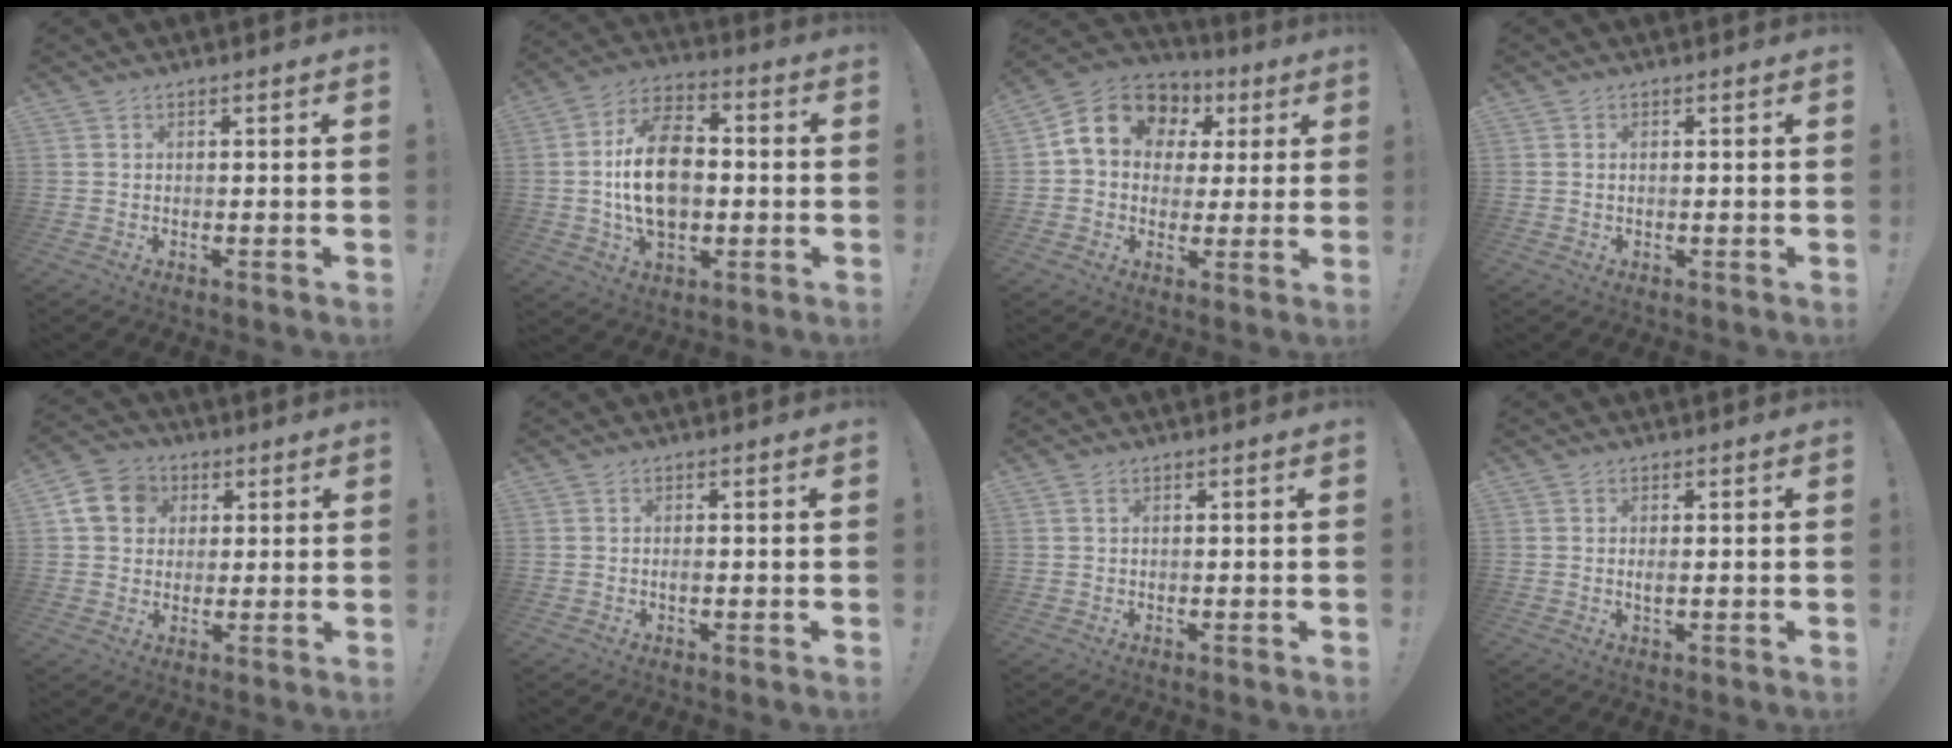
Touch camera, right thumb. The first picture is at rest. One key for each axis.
{"total": 18.1, "fx": -0.9, "fy": 12.1, "fz": 13.4, "tx": -0.232, "ty": 0.010, "tz": -0.019}
{"total": 14.3, "fx": 5.1, "fy": 11.2, "fz": 7.2, "tx": -0.101, "ty": -0.016, "tz": 0.098}
{"total": 0.7, "fx": 0.3, "fy": 0.4, "fz": 0.5, "tx": -0.011, "ty": 0.003, "tz": 0.004}
{"total": 11.0, "fx": 3.2, "fy": 9.5, "fz": 4.6, "tx": -0.062, "ty": 0.002, "tz": 0.068}
{"total": 0.7, "fx": -0.3, "fy": 0.2, "fz": 0.7, "tx": -0.012, "ty": -0.001, "tz": -0.005}
{"total": 0.6, "fx": 0.2, "fy": 0.2, "fz": 0.5, "tx": -0.008, "ty": 0.001, "tz": 0.004}
{"total": 1.3, "fx": 0.0, "fy": 0.3, "fz": 1.3, "tx": -0.017, "ty": -0.003, "tz": -0.001}